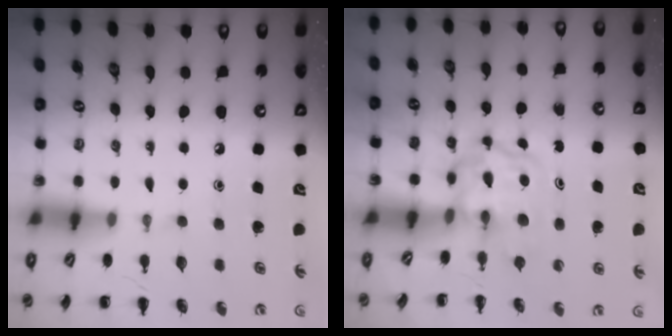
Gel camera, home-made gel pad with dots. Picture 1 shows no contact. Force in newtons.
{"total": 3.9, "press": 3.8, "slide": 0.5}